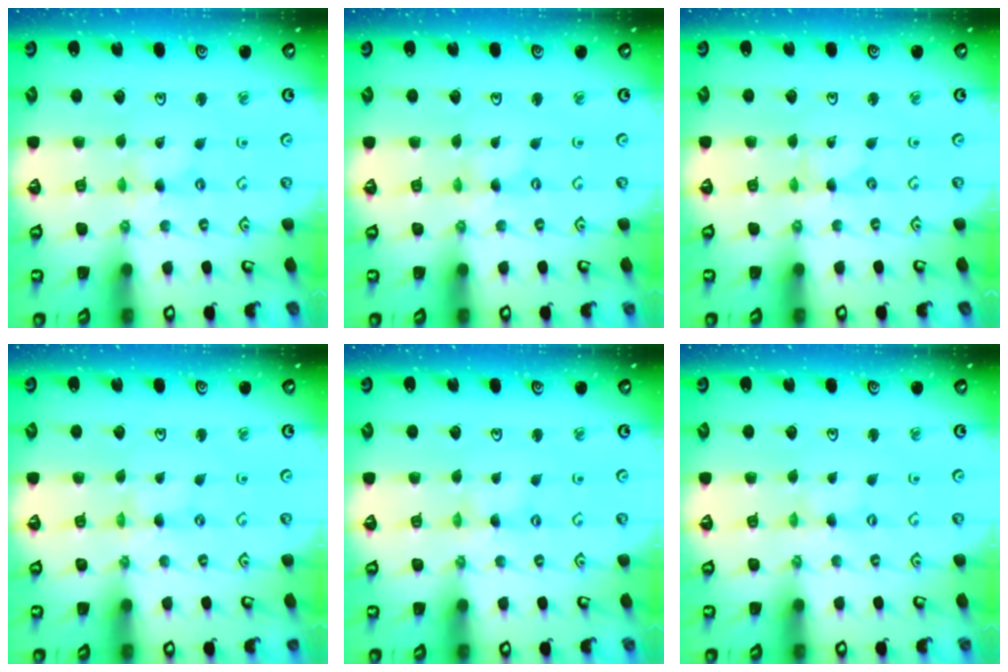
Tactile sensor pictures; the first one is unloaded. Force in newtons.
{"total": 0.0}
{"total": 0.0}
{"total": 0.0}
{"total": 0.0}
{"total": 0.0}